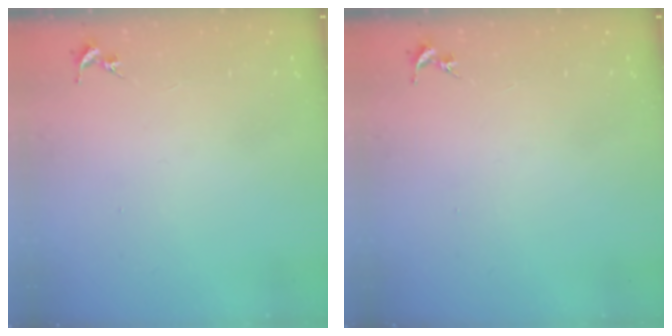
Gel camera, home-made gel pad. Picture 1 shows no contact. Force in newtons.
{"total": 0.0}